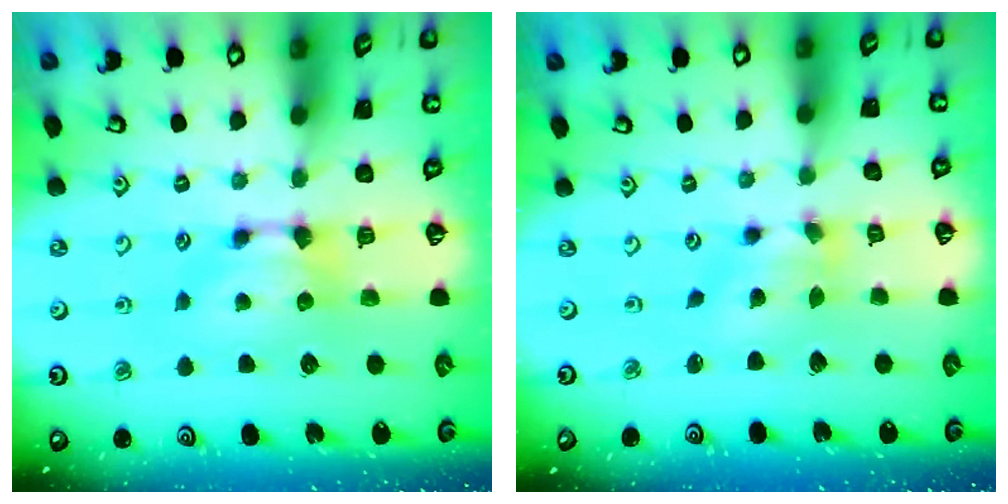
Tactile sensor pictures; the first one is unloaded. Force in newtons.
{"total": 2.0, "press": 1.5, "slide": 1.3}